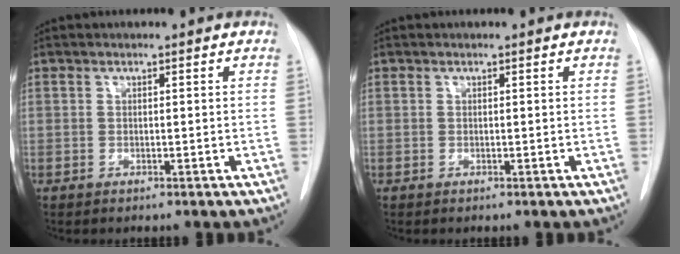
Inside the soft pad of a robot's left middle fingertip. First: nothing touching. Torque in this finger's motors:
{"motor_torque": [-0.20, -0.03, 0.02, 0.01]}